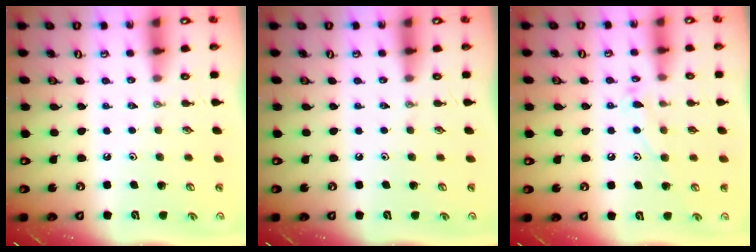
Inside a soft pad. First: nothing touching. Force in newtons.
{"total": 0.0}
{"total": 8.7, "press": 8.6, "slide": 0.5}